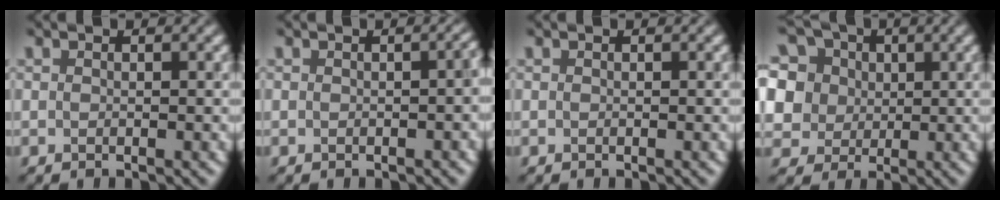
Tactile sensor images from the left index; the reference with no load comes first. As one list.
[{"total": 1.1, "force": [-0.3, 0.4, 1.0], "torque": [-0.014, 0.000, 0.000]}, {"total": 0.0}, {"total": 13.0, "force": [5.6, 9.9, 6.3], "torque": [-0.142, 0.042, 0.079]}]